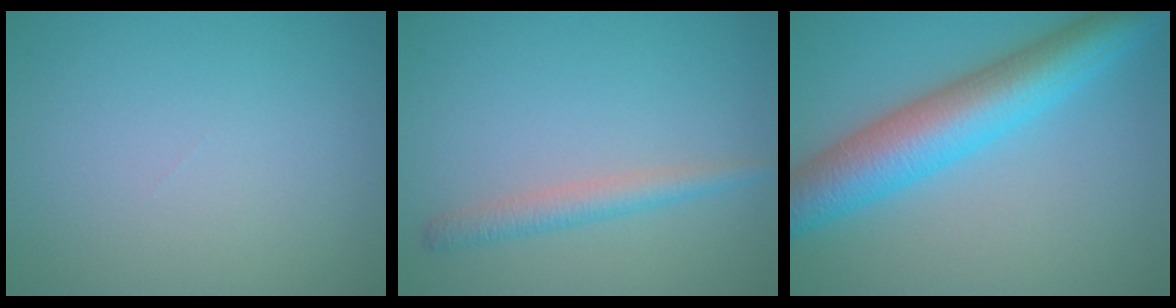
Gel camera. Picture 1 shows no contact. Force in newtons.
{"total": 2.2, "press": 2.2, "slide": 0.1}
{"total": 8.4, "press": 8.4, "slide": 0.2}